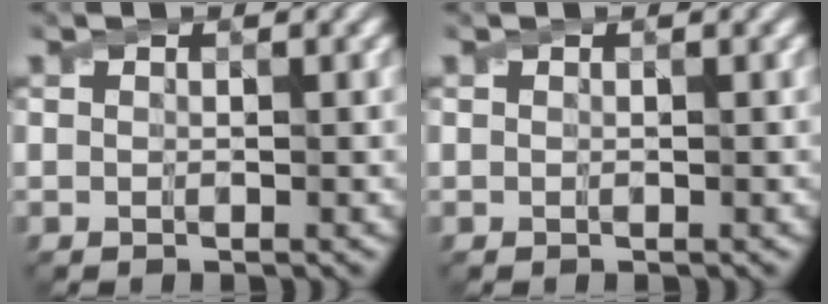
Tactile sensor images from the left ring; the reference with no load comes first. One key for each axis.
{"total": 0.0}